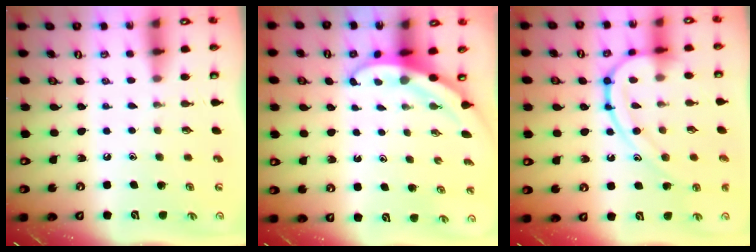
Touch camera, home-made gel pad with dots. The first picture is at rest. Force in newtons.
{"total": 3.3, "press": 3.3, "slide": 0.1}
{"total": 13.7, "press": 13.7, "slide": 0.2}